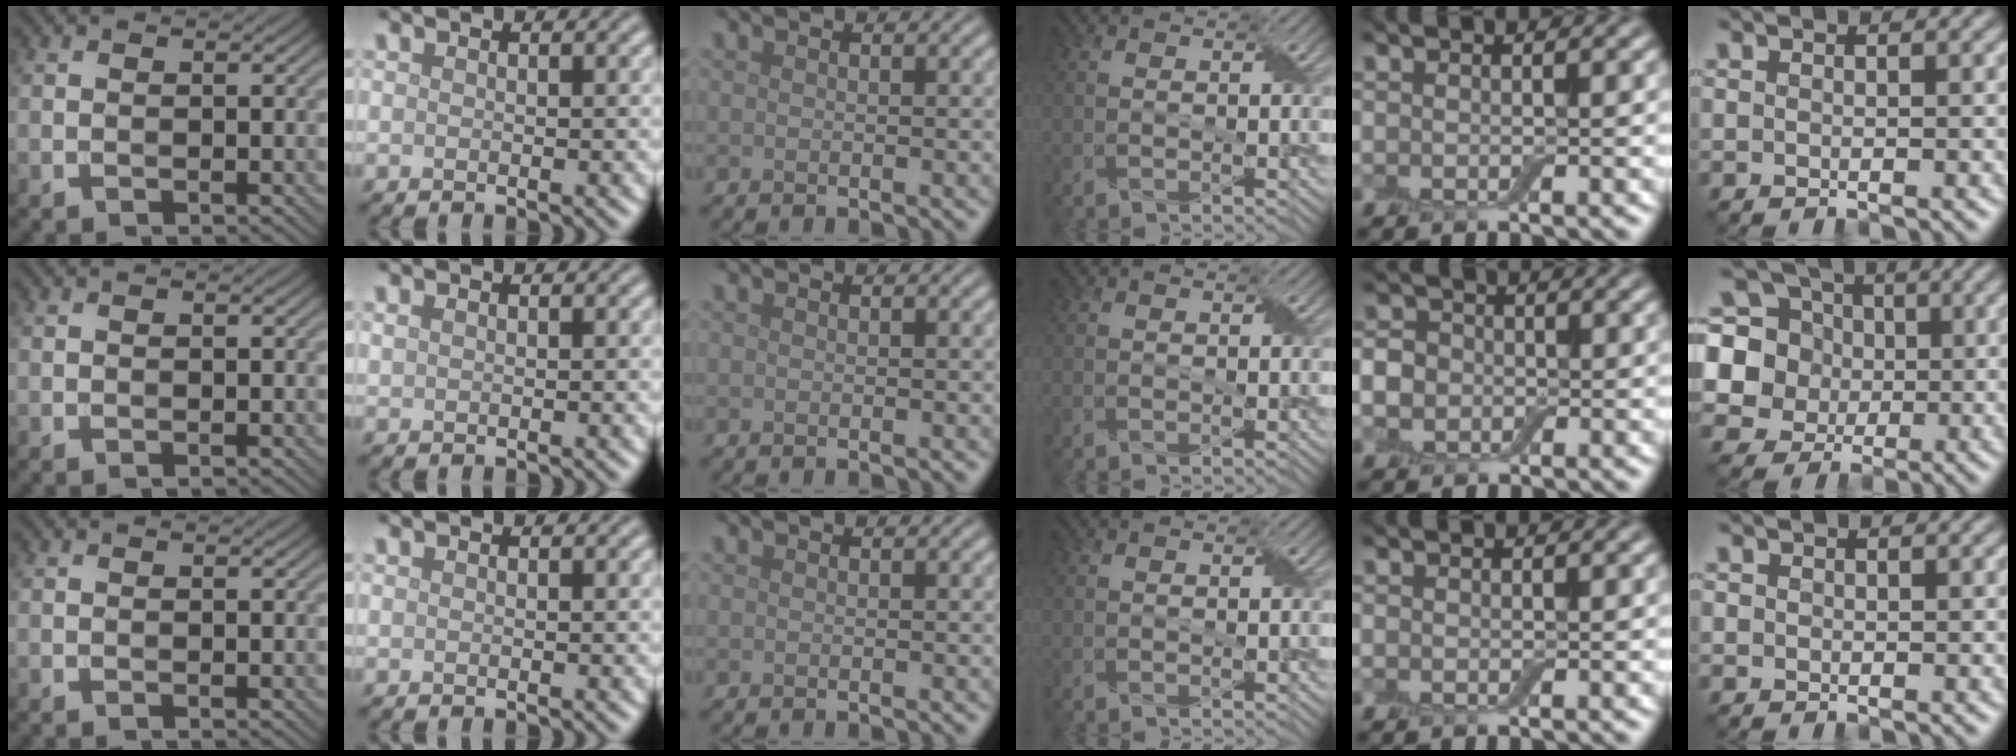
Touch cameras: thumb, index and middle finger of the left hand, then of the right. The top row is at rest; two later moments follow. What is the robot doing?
{"motion": "fold", "object": "aluminum foil"}